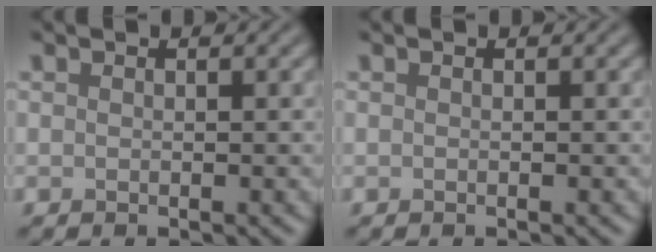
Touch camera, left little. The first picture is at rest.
{"total": 0.0}